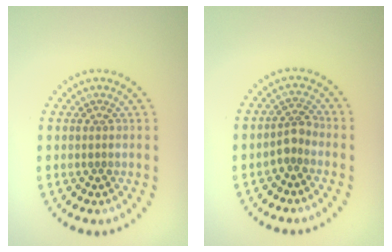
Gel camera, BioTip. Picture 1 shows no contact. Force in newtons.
{"total": 1.8, "press": 1.4, "slide": 1.0}